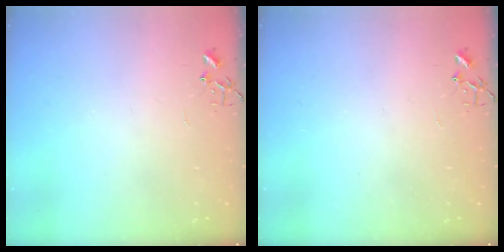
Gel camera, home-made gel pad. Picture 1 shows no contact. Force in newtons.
{"total": 0.0}